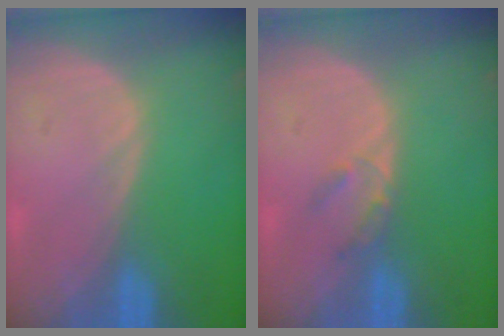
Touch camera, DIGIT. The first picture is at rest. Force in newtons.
{"total": 2.3, "press": 2.0, "slide": 1.1}